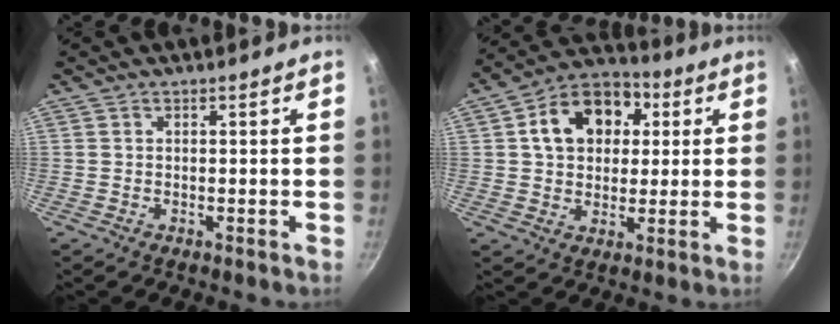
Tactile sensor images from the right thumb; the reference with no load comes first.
{"total": 14.8, "force": [3.6, 11.1, 9.1], "torque": [-0.118, 0.021, 0.044]}